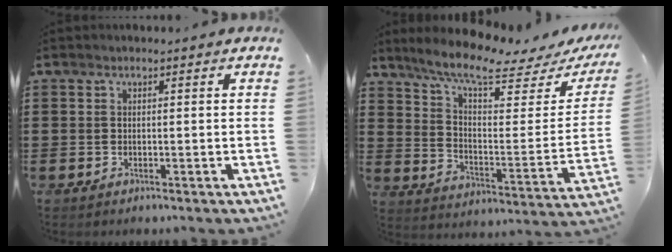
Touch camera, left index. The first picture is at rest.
{"total": 8.9, "force": [7.1, 1.1, 5.2], "torque": [-0.115, -0.043, 0.119]}